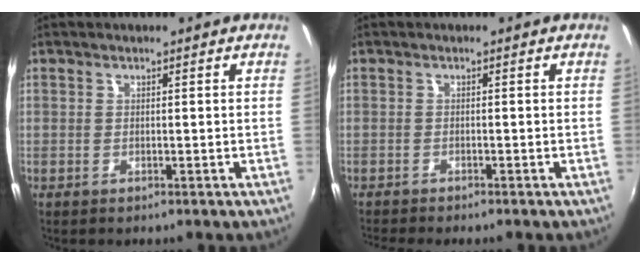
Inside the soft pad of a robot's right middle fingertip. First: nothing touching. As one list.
[{"total": 2.3, "force": [-2.2, 0.0, 0.7], "torque": [-0.026, -0.016, -0.043]}]